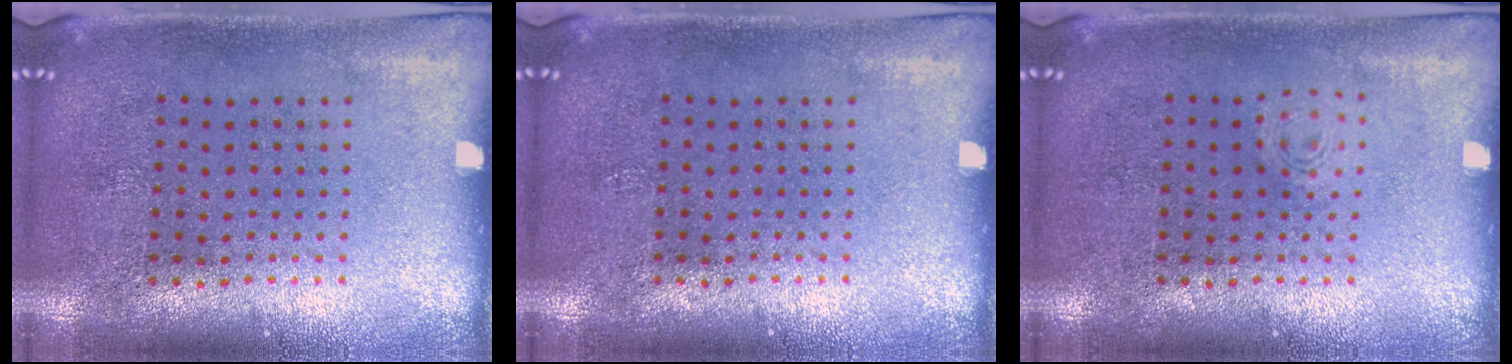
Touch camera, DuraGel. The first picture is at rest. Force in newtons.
{"total": 0.0}
{"total": 0.7, "press": 0.7, "slide": 0.2}